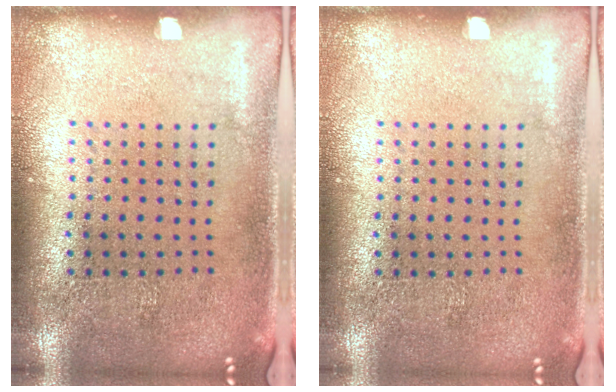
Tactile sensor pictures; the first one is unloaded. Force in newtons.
{"total": 0.0}